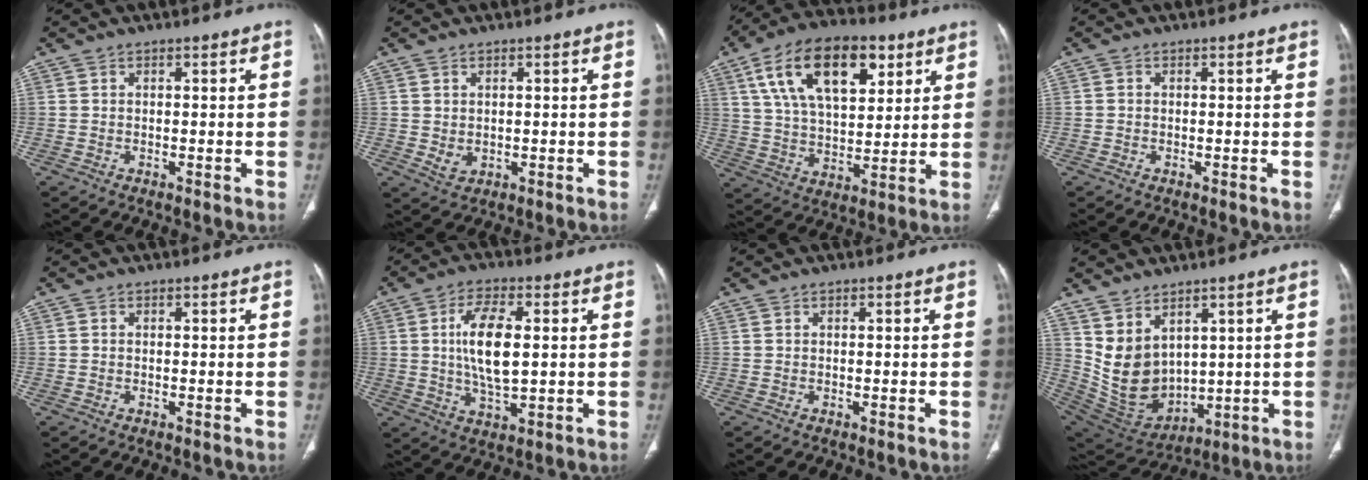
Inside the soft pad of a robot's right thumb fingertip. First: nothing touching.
{"total": 2.5, "force": [0.1, 1.9, 1.6], "torque": [-0.027, -0.007, 0.013]}
{"total": 20.5, "force": [9.0, 10.8, 15.0], "torque": [-0.227, -0.016, 0.156]}
{"total": 0.0}
{"total": 0.0}
{"total": 10.7, "force": [1.1, 4.5, 9.6], "torque": [-0.180, -0.007, 0.022]}
{"total": 0.0}
{"total": 12.1, "force": [4.1, 8.3, 7.7], "torque": [-0.122, -0.029, 0.116]}